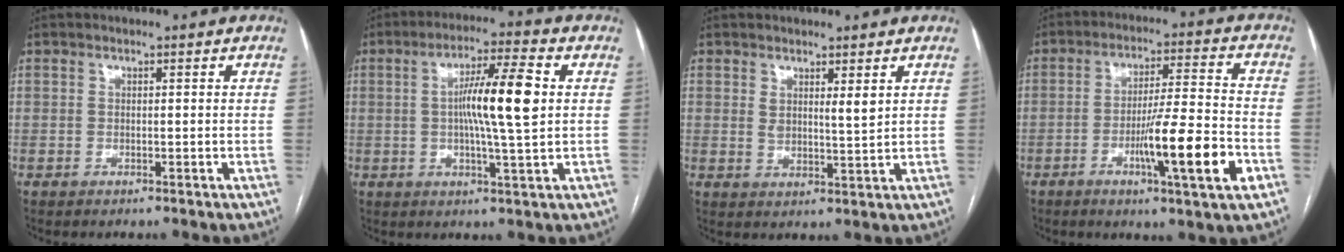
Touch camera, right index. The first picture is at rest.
{"total": 10.6, "force": [1.1, 0.2, 10.5], "torque": [-0.180, 0.006, 0.015]}
{"total": 3.3, "force": [1.8, 0.6, 2.6], "torque": [-0.048, -0.009, 0.034]}
{"total": 13.2, "force": [-4.7, 0.0, 12.4], "torque": [-0.201, -0.010, -0.077]}